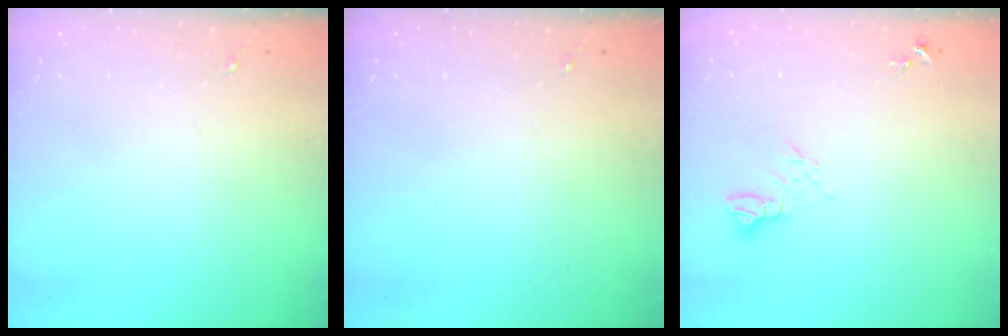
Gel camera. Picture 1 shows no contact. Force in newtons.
{"total": 0.0}
{"total": 5.8, "press": 5.7, "slide": 0.7}